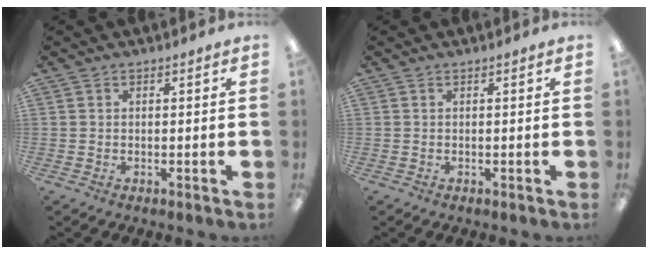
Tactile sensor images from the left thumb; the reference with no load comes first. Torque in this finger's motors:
{"motor_torque": [0.00, 0.00, 0.00, 0.00, 0.00]}